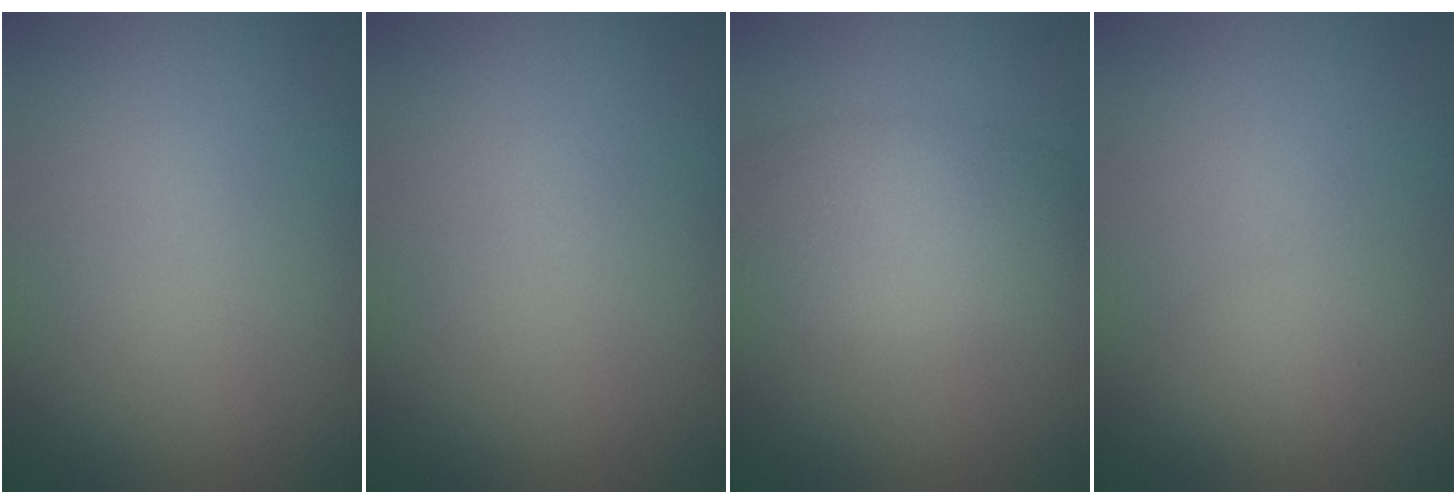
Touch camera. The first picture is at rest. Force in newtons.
{"total": 0.0}
{"total": 4.3, "press": 4.3, "slide": 0.2}
{"total": 1.2, "press": 1.2, "slide": 0.0}